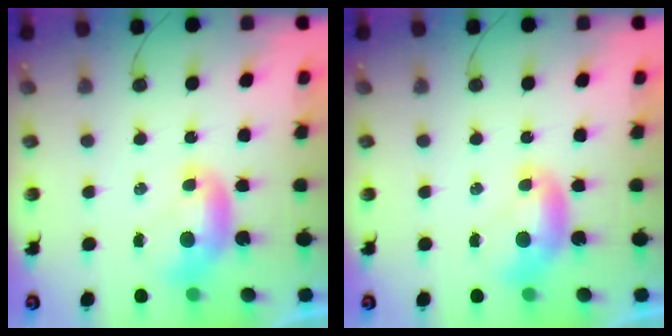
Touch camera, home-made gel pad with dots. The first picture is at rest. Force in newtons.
{"total": 0.0}